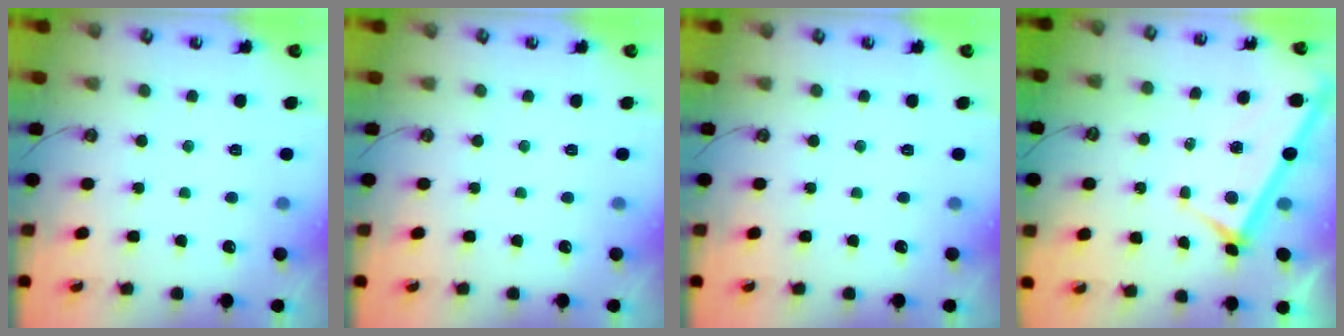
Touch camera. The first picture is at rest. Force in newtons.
{"total": 0.0}
{"total": 0.0}
{"total": 3.9, "press": 3.8, "slide": 0.6}